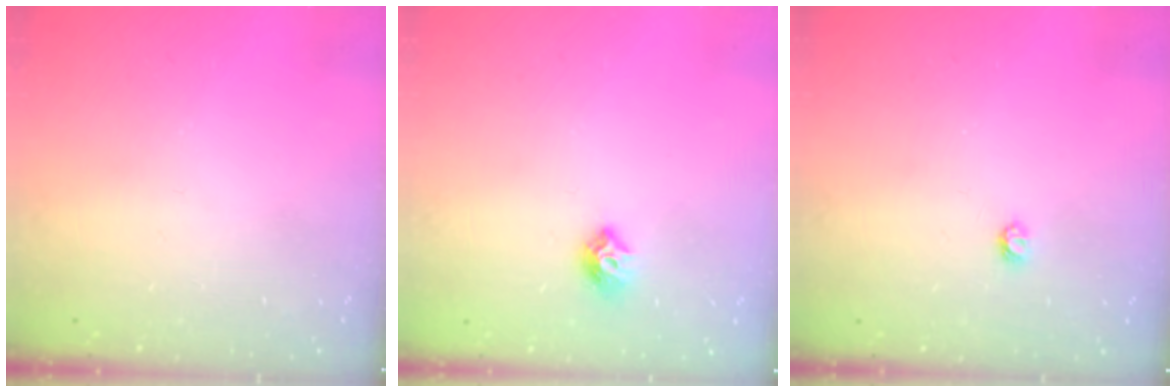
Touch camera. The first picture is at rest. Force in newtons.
{"total": 8.2, "press": 8.2, "slide": 0.3}
{"total": 3.0, "press": 3.0, "slide": 0.4}